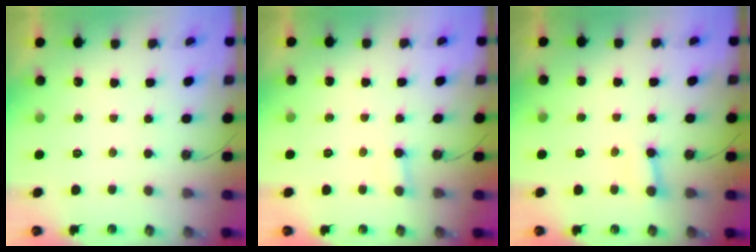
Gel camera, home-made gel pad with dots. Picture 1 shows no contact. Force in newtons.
{"total": 2.2, "press": 2.2, "slide": 0.2}
{"total": 2.8, "press": 2.8, "slide": 0.5}